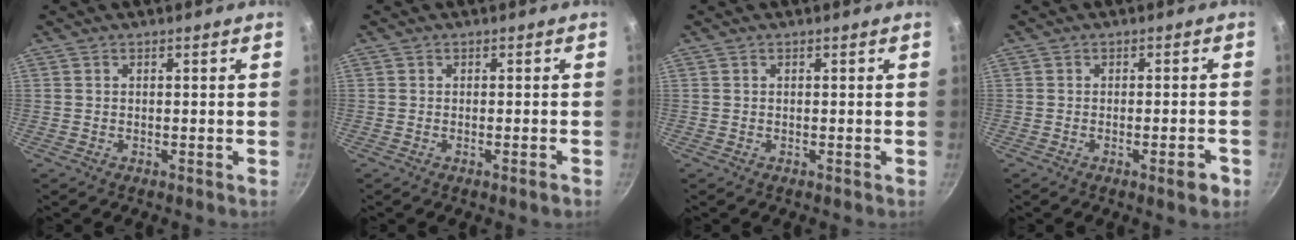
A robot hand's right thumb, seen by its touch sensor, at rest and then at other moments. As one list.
[{"total": 1.3, "force": [-0.7, 0.0, 1.1], "torque": [-0.021, 0.006, -0.011]}, {"total": 0.0}, {"total": 3.8, "force": [-1.8, 0.9, 3.2], "torque": [-0.033, 0.011, -0.020]}]